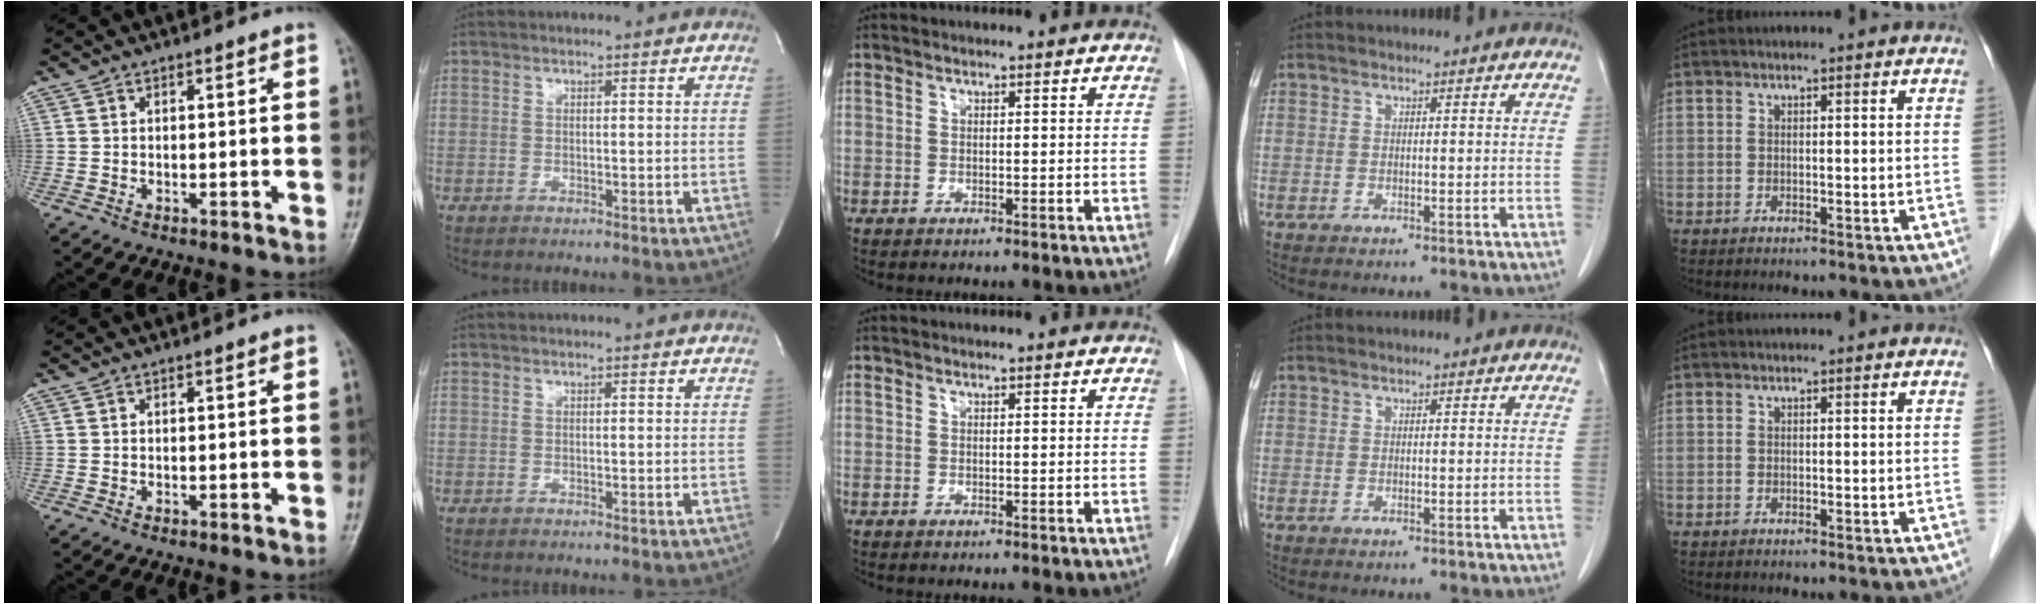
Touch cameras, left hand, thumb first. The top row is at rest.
{}